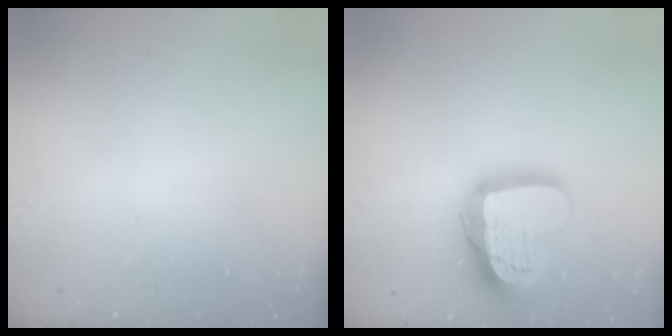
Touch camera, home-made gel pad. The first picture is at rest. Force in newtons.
{"total": 20.4, "press": 20.3, "slide": 1.7}